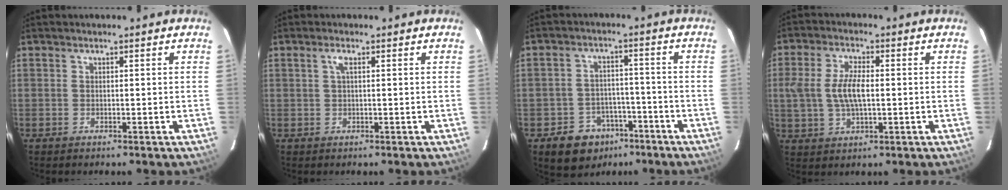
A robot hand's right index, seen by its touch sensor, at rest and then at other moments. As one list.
[{"total": 1.4, "force": [0.4, 0.1, 1.3], "torque": [-0.026, 0.005, 0.005]}, {"total": 9.4, "force": [-5.7, 7.1, 2.3], "torque": [-0.056, 0.029, -0.067]}, {"total": 7.7, "force": [-0.1, 3.4, 6.9], "torque": [-0.140, 0.005, 0.002]}]